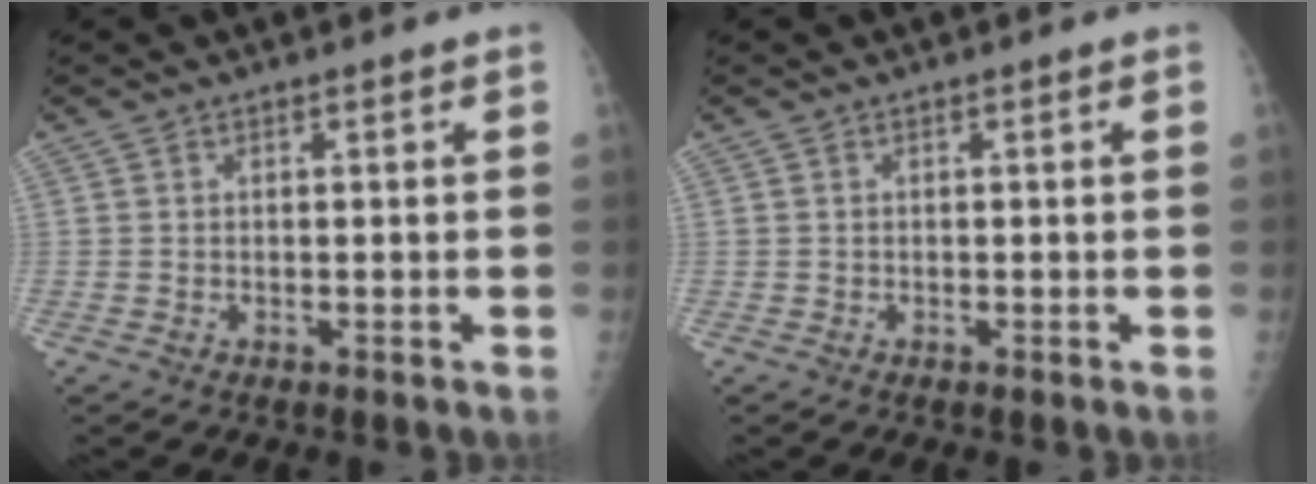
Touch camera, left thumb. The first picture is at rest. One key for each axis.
{"total": 0.0}